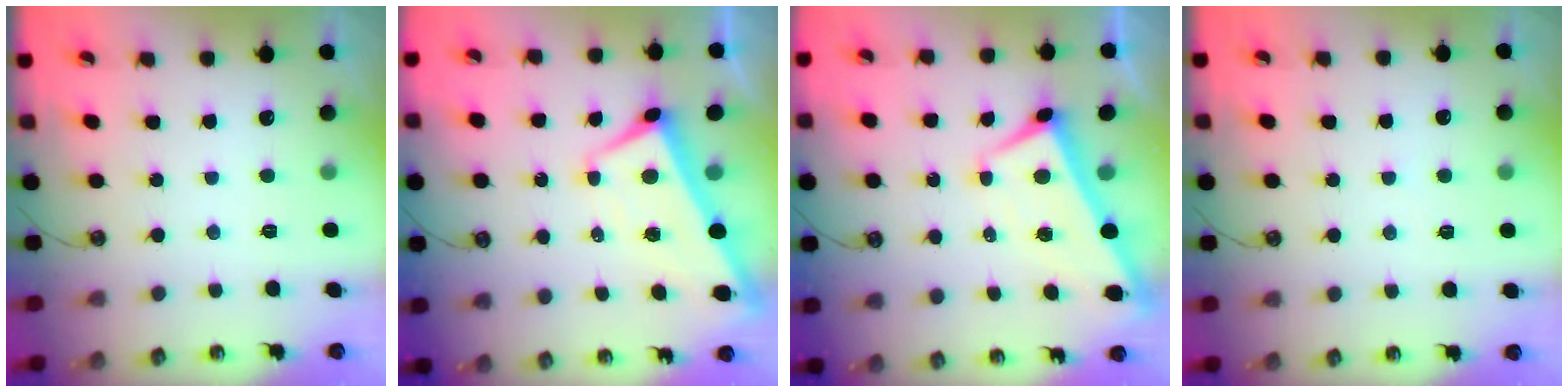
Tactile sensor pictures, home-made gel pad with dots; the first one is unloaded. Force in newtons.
{"total": 4.7, "press": 4.6, "slide": 0.8}
{"total": 3.5, "press": 3.5, "slide": 0.7}
{"total": 2.9, "press": 2.9, "slide": 0.3}